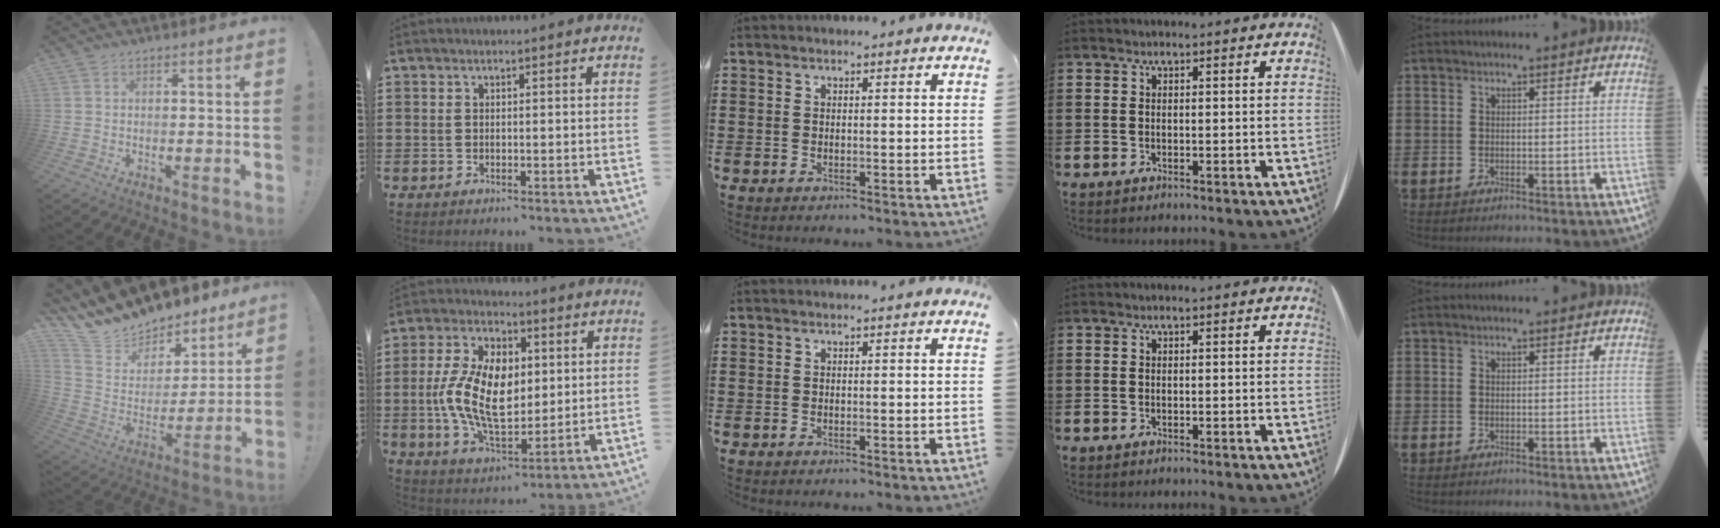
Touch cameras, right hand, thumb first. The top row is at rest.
{"thumb": {"total": 15.0, "force": [13.4, 6.0, 3.0], "torque": [-0.079, -0.107, 0.253]}, "index": {"total": 13.1, "force": [0.4, 7.7, 10.6], "torque": [-0.228, 0.004, 0.006]}}